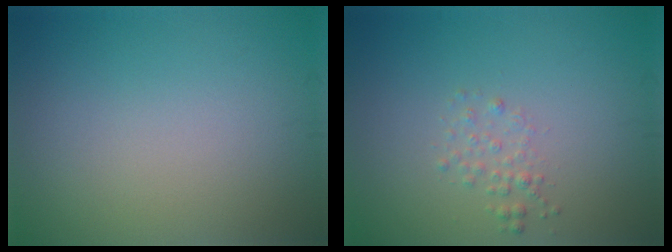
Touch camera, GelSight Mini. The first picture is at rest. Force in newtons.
{"total": 1.3, "press": 1.3, "slide": 0.1}